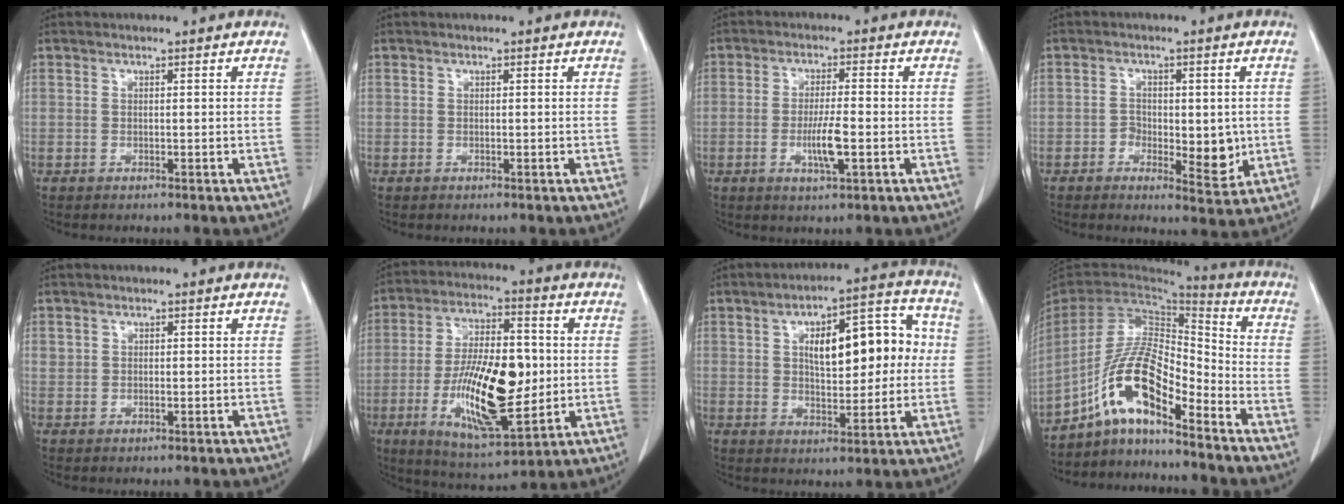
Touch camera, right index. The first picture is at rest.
{"total": 0.0}
{"total": 5.3, "force": [-1.4, 0.7, 5.1], "torque": [-0.098, -0.008, -0.024]}
{"total": 6.5, "force": [-1.0, 3.6, 5.4], "torque": [-0.063, -0.004, -0.009]}
{"total": 1.5, "force": [0.4, 1.3, 0.7], "torque": [-0.014, 0.005, 0.011]}
{"total": 18.0, "force": [-2.1, 6.1, 16.8], "torque": [-0.310, -0.004, -0.030]}
{"total": 13.9, "force": [2.1, 5.6, 12.5], "torque": [-0.177, 0.038, 0.038]}
{"total": 11.5, "force": [-7.5, 2.8, 8.2], "torque": [-0.167, 0.027, -0.137]}